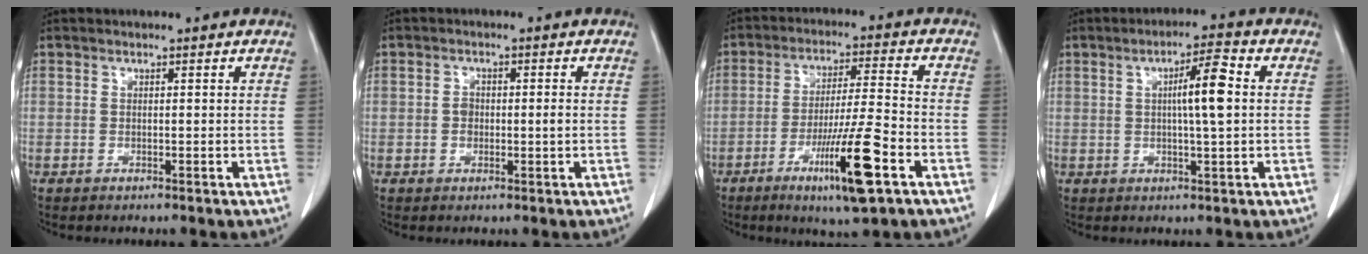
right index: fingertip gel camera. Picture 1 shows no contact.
{"total": 2.4, "force": [-0.2, 1.3, 2.0], "torque": [-0.034, 0.006, -0.002]}
{"total": 12.5, "force": [-5.8, 0.0, 11.1], "torque": [-0.194, -0.020, -0.099]}
{"total": 6.6, "force": [0.8, 0.4, 6.5], "torque": [-0.105, 0.008, 0.009]}